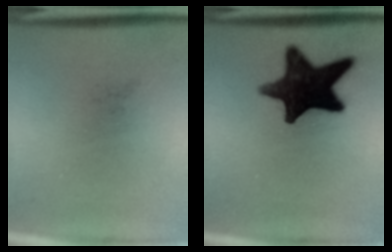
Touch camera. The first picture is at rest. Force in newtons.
{"total": 15.5}